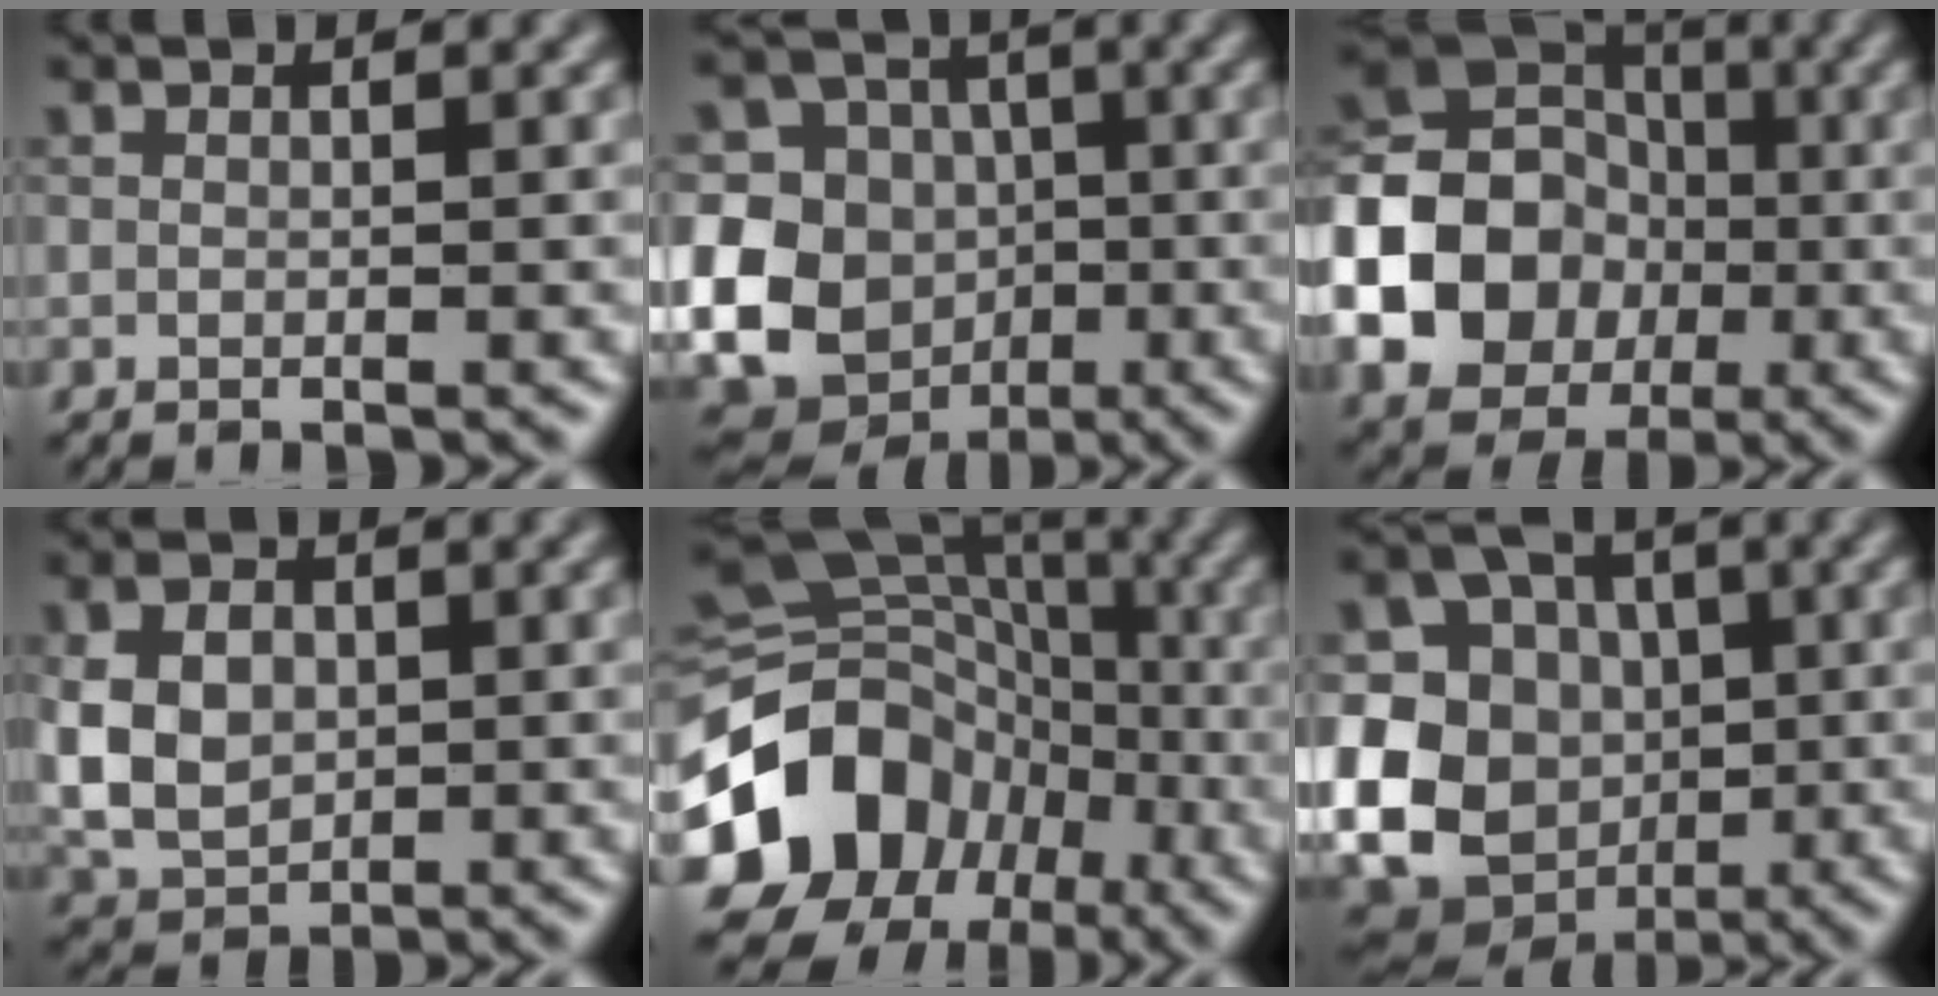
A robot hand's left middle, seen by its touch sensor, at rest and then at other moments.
{"total": 21.4, "force": [-5.6, 19.6, 6.4], "torque": [-0.149, -0.023, -0.121]}
{"total": 14.2, "force": [-2.8, 11.9, 7.1], "torque": [-0.146, -0.016, -0.082]}
{"total": 5.5, "force": [0.1, 4.0, 3.7], "torque": [-0.078, -0.002, 0.004]}
{"total": 15.8, "force": [-5.4, 13.2, 6.7], "torque": [-0.158, -0.004, -0.114]}
{"total": 18.3, "force": [-4.0, 16.2, 7.6], "torque": [-0.164, -0.020, -0.087]}